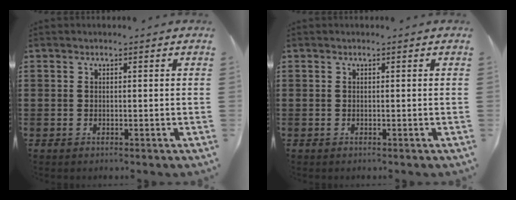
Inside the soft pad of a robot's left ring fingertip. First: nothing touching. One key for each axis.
{"total": 0.0}